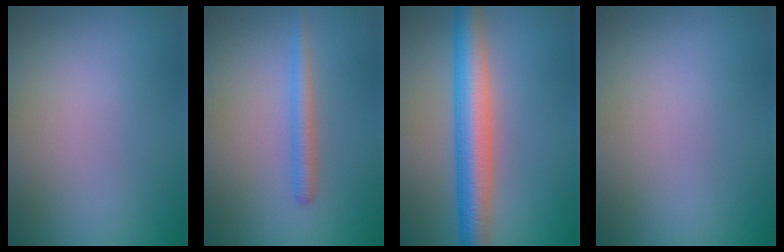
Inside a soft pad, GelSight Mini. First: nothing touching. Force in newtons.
{"total": 1.9, "press": 1.9, "slide": 0.0}
{"total": 6.4, "press": 6.4, "slide": 0.2}
{"total": 0.0}